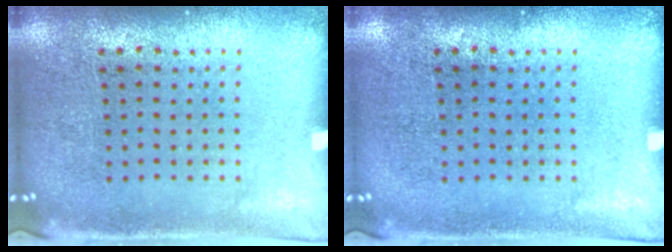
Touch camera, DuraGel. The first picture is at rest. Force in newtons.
{"total": 0.0}